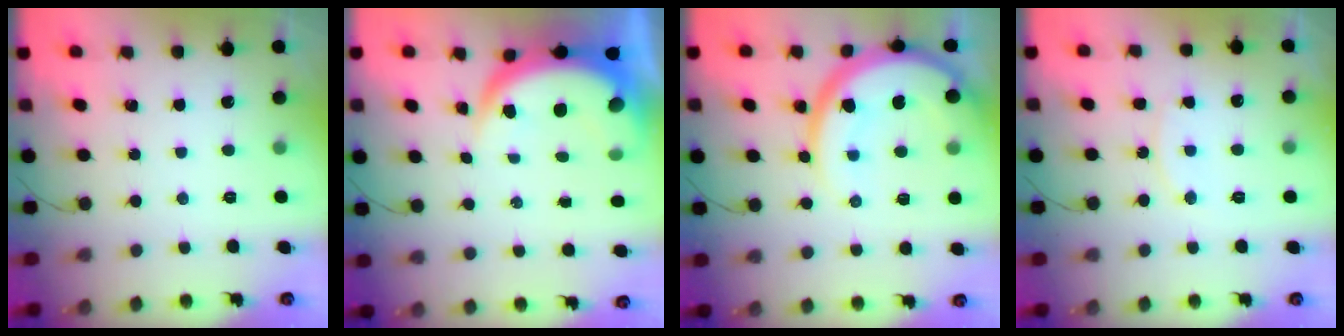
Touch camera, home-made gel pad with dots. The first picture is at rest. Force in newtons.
{"total": 8.0, "press": 8.0, "slide": 0.7}
{"total": 15.3, "press": 15.2, "slide": 1.3}
{"total": 8.4, "press": 8.4, "slide": 0.4}